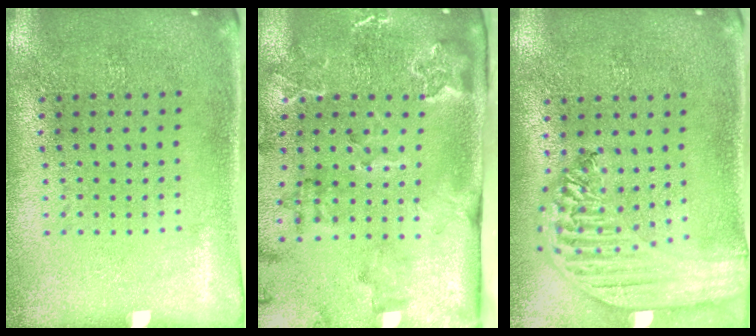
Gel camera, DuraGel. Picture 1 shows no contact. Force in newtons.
{"total": 2.3, "press": 2.3, "slide": 0.4}
{"total": 2.7, "press": 2.2, "slide": 1.6}